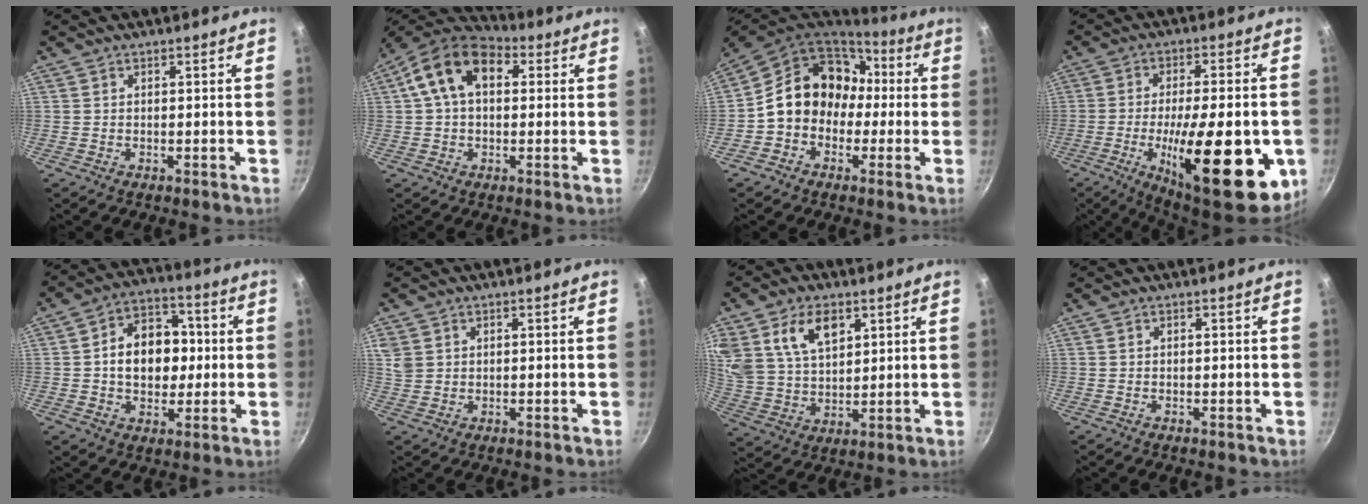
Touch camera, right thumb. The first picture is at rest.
{"total": 13.3, "force": [3.2, 8.7, 9.5], "torque": [-0.142, 0.027, 0.033]}
{"total": 15.5, "force": [0.3, 12.8, 8.6], "torque": [-0.103, 0.055, -0.008]}
{"total": 25.4, "force": [-7.1, 8.4, 22.9], "torque": [-0.307, 0.004, -0.096]}
{"total": 13.3, "force": [0.5, 9.9, 8.8], "torque": [-0.096, 0.021, -0.001]}
{"total": 4.2, "force": [1.6, 3.4, 1.8], "torque": [-0.028, -0.001, 0.036]}
{"total": 13.3, "force": [6.2, 8.4, 8.1], "torque": [-0.138, -0.020, 0.127]}
{"total": 0.0}